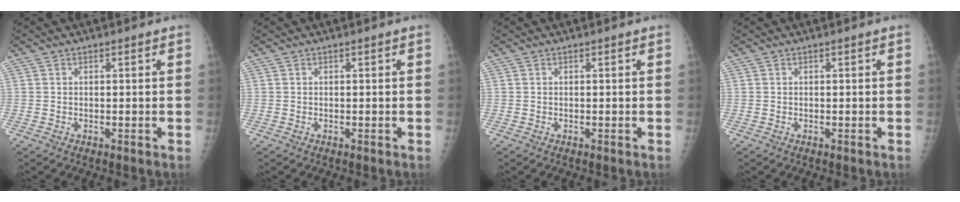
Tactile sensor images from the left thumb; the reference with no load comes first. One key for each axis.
{"total": 0.0}
{"total": 0.0}
{"total": 0.0}